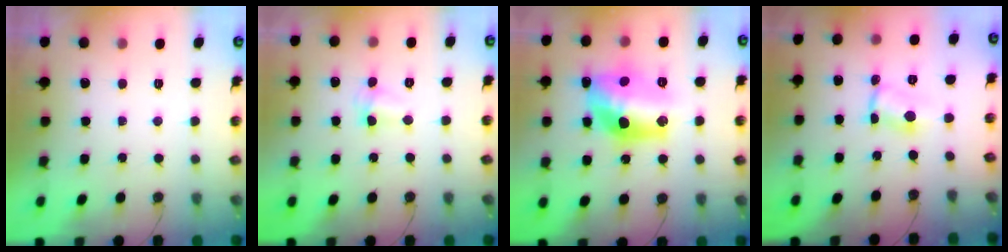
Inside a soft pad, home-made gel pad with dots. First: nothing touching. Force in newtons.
{"total": 2.7, "press": 2.6, "slide": 0.5}
{"total": 18.9, "press": 18.4, "slide": 4.2}
{"total": 1.2, "press": 1.1, "slide": 0.6}